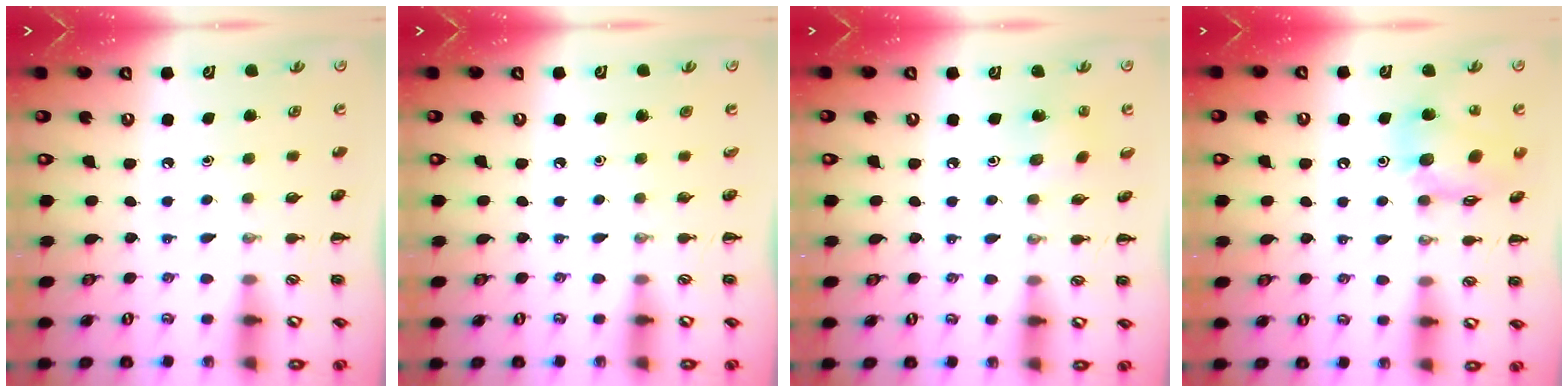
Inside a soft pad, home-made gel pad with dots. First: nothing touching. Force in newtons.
{"total": 0.0}
{"total": 1.8, "press": 1.6, "slide": 0.7}
{"total": 14.4, "press": 14.3, "slide": 2.1}